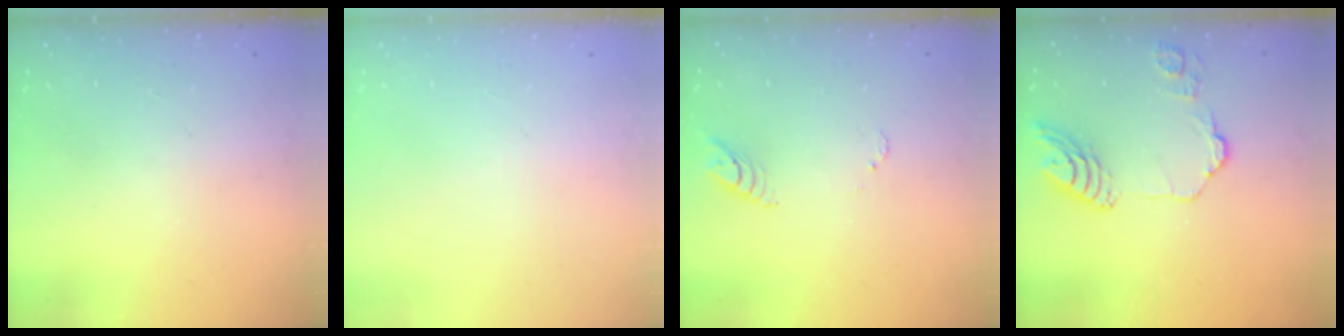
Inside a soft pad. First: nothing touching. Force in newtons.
{"total": 0.0}
{"total": 3.8, "press": 3.8, "slide": 0.2}
{"total": 11.5, "press": 11.4, "slide": 1.4}